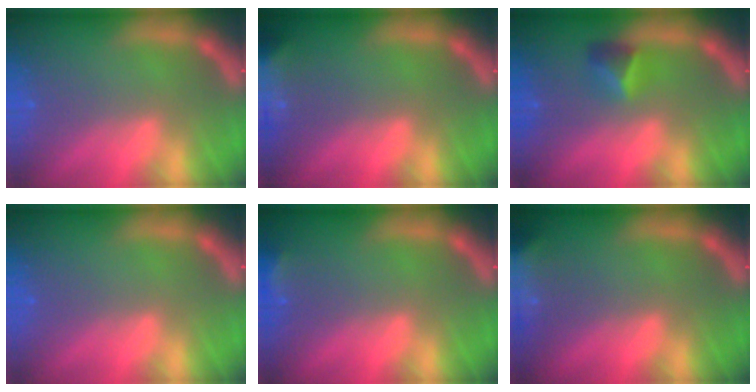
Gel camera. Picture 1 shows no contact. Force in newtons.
{"total": 9.0}
{"total": 2.4}
{"total": 0.0}
{"total": 1.9}
{"total": 9.5}